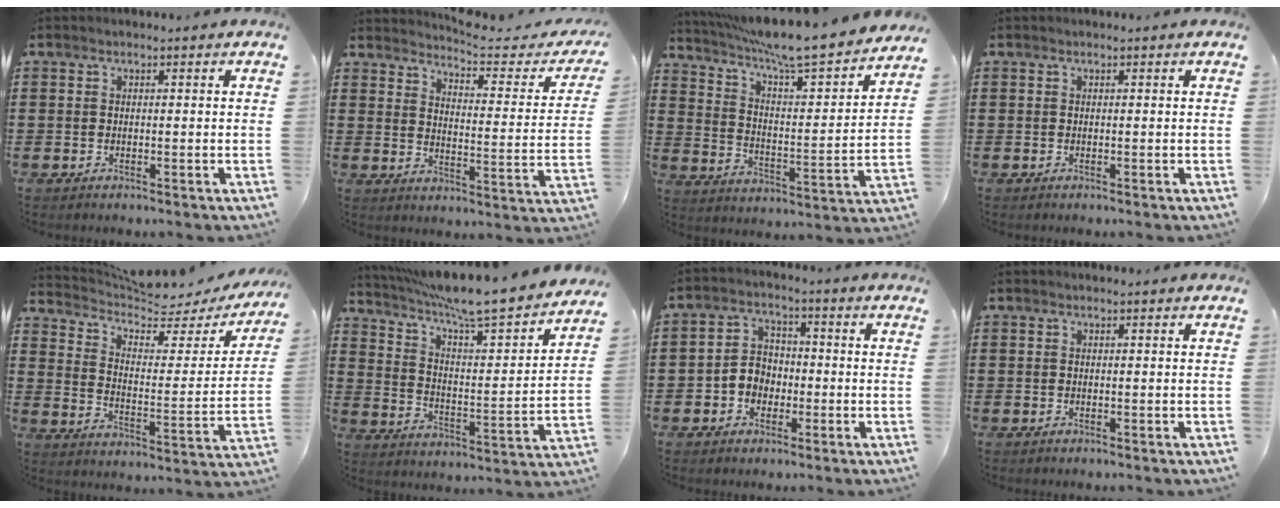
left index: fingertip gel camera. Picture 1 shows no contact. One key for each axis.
{"total": 4.3, "fx": 4.1, "fy": 0.1, "fz": 1.2, "tx": -0.035, "ty": -0.038, "tz": 0.062}
{"total": 7.7, "fx": 6.7, "fy": -0.4, "fz": 3.7, "tx": -0.103, "ty": -0.057, "tz": 0.106}
{"total": 0.0}
{"total": 5.1, "fx": 4.6, "fy": 1.1, "fz": 1.8, "tx": -0.055, "ty": -0.038, "tz": 0.072}
{"total": 8.1, "fx": 7.0, "fy": -0.3, "fz": 4.0, "tx": -0.101, "ty": -0.061, "tz": 0.110}
{"total": 4.3, "fx": -2.0, "fy": 3.4, "fz": 1.5, "tx": -0.038, "ty": 0.011, "tz": -0.043}
{"total": 0.0}